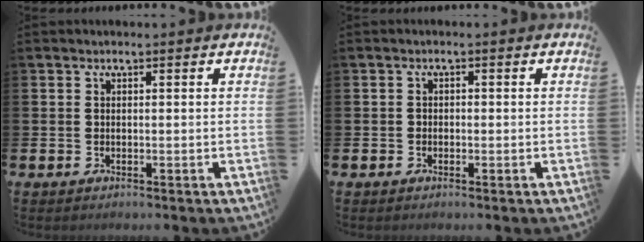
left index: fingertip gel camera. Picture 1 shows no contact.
{"total": 0.9, "force": [-0.5, 0.7, 0.2], "torque": [-0.012, 0.005, -0.009]}